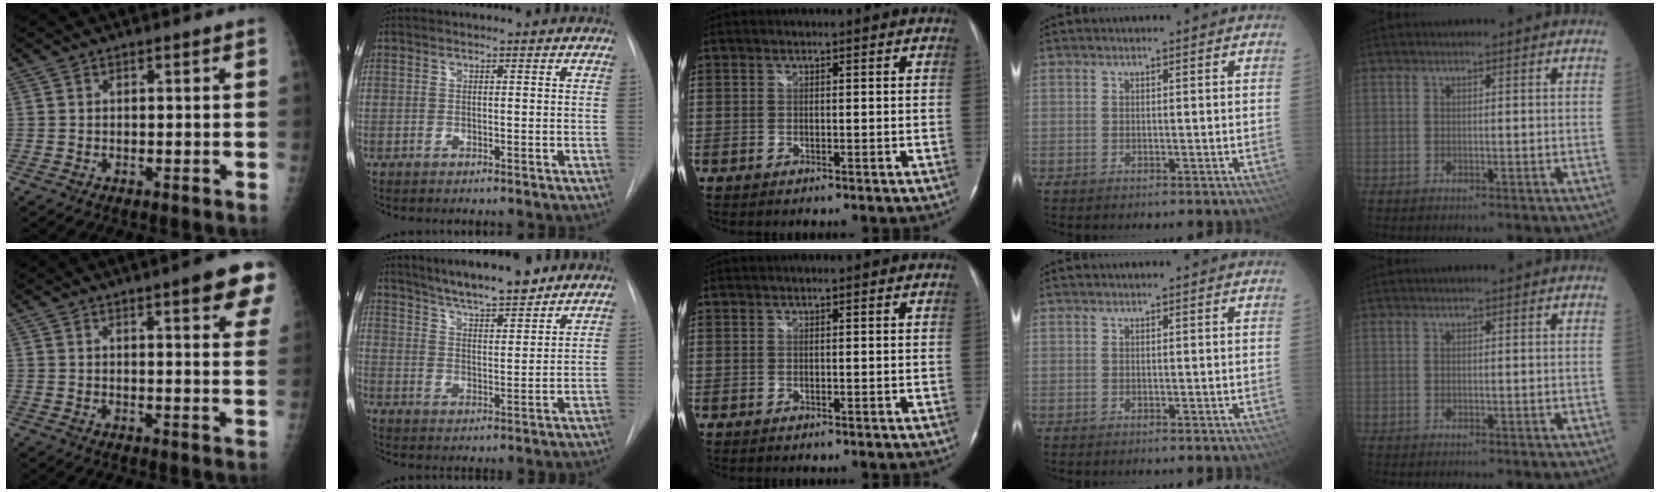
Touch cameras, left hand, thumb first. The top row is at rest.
{"thumb": {"total": 9.6, "force": [5.6, 1.8, 7.5], "torque": [-0.071, -0.018, 0.061]}, "index": {"total": 10.4, "force": [8.8, 1.3, 5.4], "torque": [-0.084, 0.008, 0.143]}}